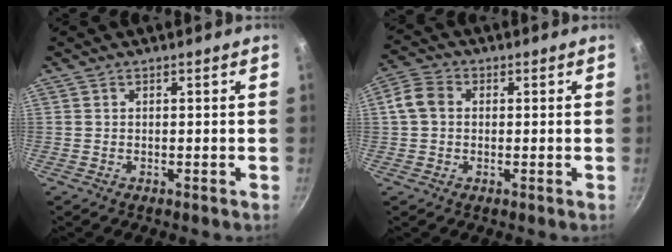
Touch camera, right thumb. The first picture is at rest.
{"total": 5.4, "force": [0.5, 4.4, 3.1], "torque": [-0.051, 0.011, -0.006]}